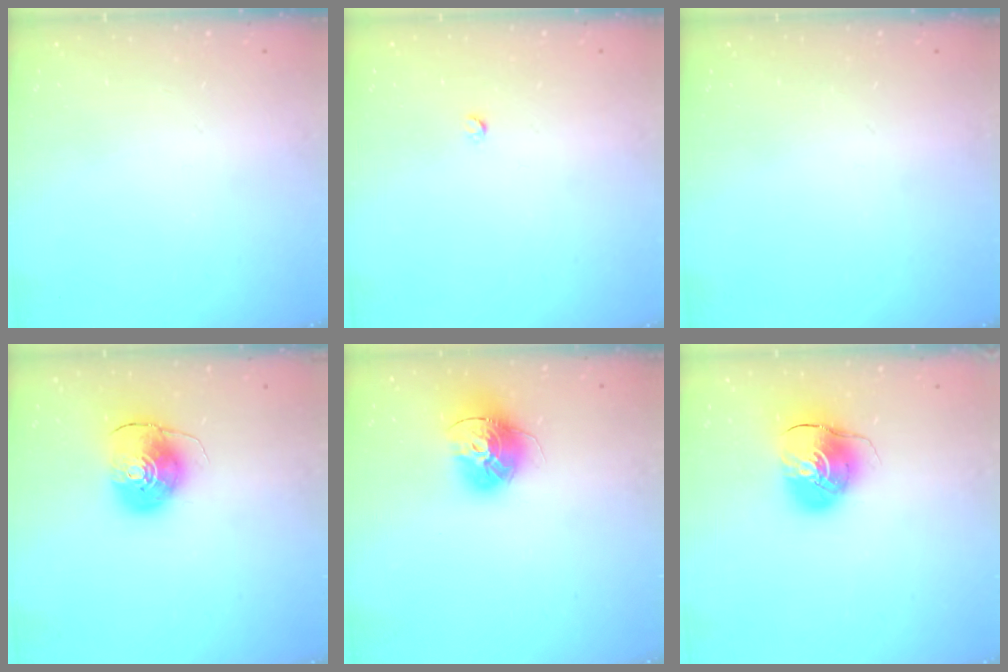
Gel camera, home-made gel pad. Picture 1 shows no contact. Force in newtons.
{"total": 2.4, "press": 2.4, "slide": 0.3}
{"total": 0.0}
{"total": 9.3, "press": 9.3, "slide": 1.1}
{"total": 15.1, "press": 15.0, "slide": 1.5}
{"total": 9.4, "press": 9.3, "slide": 1.3}